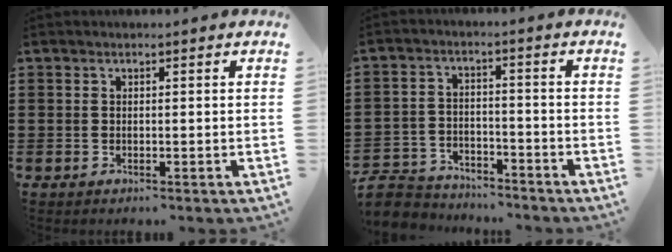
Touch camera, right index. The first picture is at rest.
{"total": 5.5, "force": [-5.4, 1.3, 0.3], "torque": [-0.025, 0.008, -0.114]}